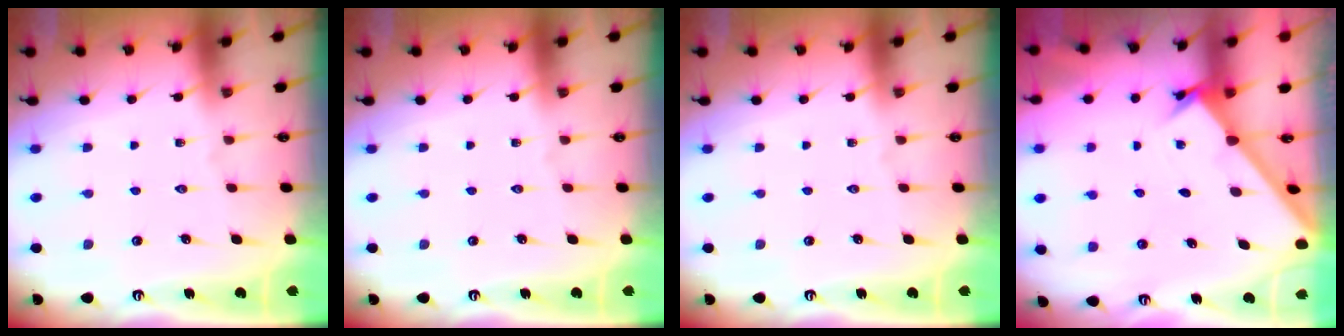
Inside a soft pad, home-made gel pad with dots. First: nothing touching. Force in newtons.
{"total": 0.0}
{"total": 0.0}
{"total": 1.5, "press": 1.4, "slide": 0.1}